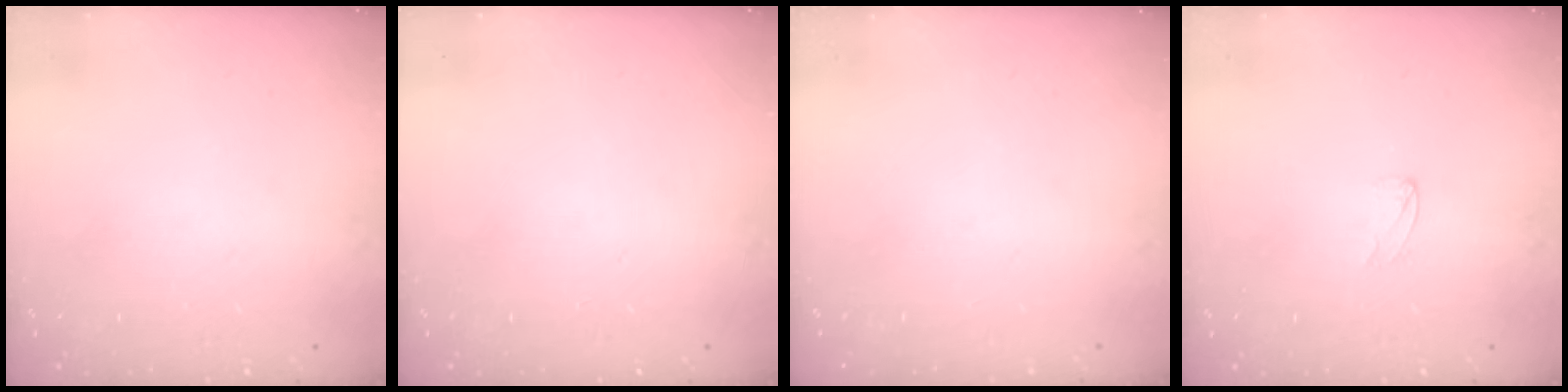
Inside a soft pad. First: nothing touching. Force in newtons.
{"total": 0.0}
{"total": 0.0}
{"total": 2.7, "press": 2.7, "slide": 0.2}